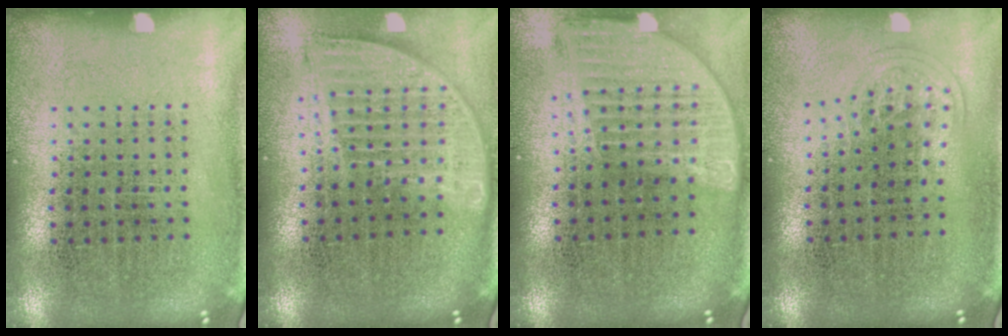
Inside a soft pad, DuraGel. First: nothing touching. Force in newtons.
{"total": 1.8, "press": 1.5, "slide": 1.0}
{"total": 1.7, "press": 1.4, "slide": 1.0}
{"total": 1.0, "press": 0.6, "slide": 0.7}